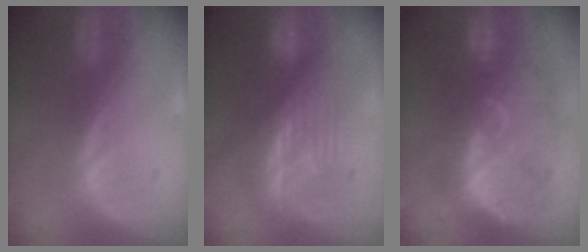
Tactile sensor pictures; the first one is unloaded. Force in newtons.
{"total": 9.2, "press": 8.7, "slide": 3.2}
{"total": 11.2, "press": 10.7, "slide": 3.4}